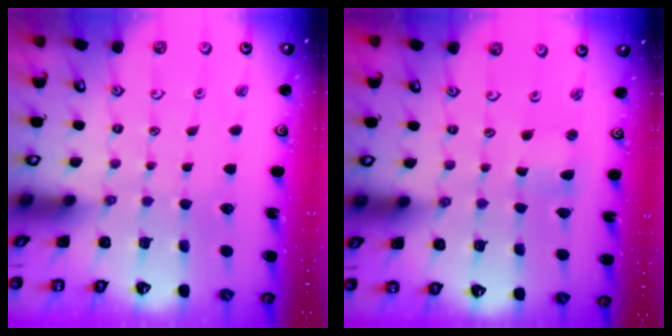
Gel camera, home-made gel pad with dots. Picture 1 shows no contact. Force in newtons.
{"total": 1.0, "press": 1.0, "slide": 0.3}